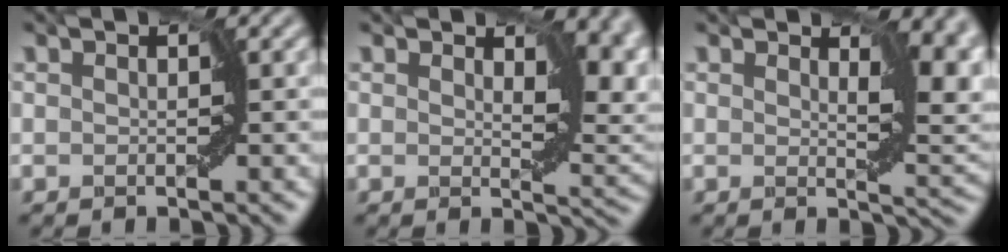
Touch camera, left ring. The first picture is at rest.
{"total": 7.1, "force": [1.6, 3.7, 5.9], "torque": [-0.078, -0.005, 0.021]}
{"total": 6.5, "force": [1.3, 3.3, 5.4], "torque": [-0.074, -0.007, 0.020]}